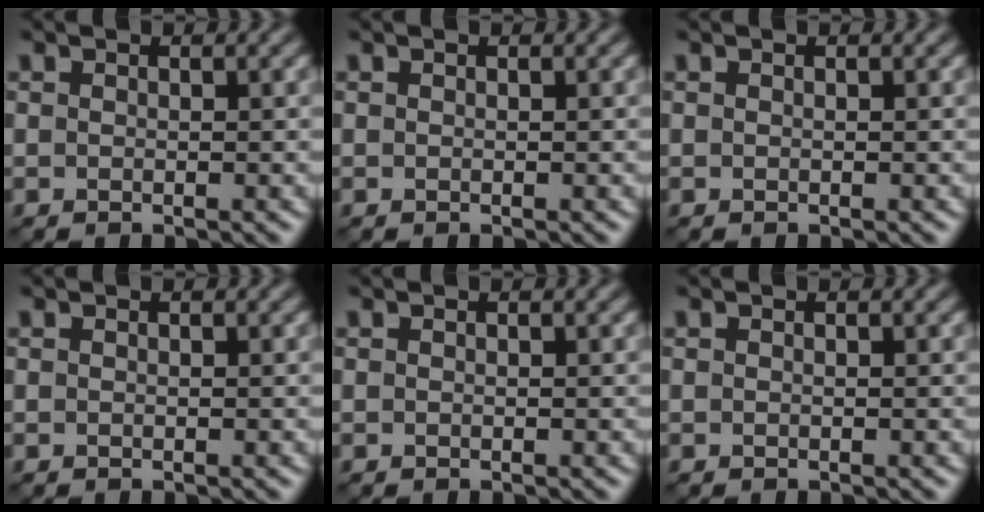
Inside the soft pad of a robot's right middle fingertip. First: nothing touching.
{"total": 0.0}
{"total": 0.0}
{"total": 0.0}
{"total": 0.0}
{"total": 0.0}